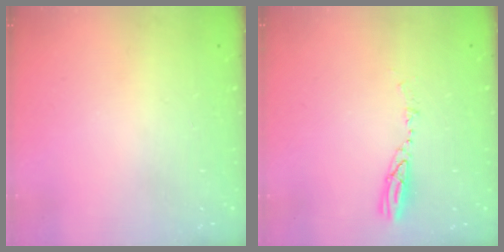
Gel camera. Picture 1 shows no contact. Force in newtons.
{"total": 4.3, "press": 4.3, "slide": 0.4}